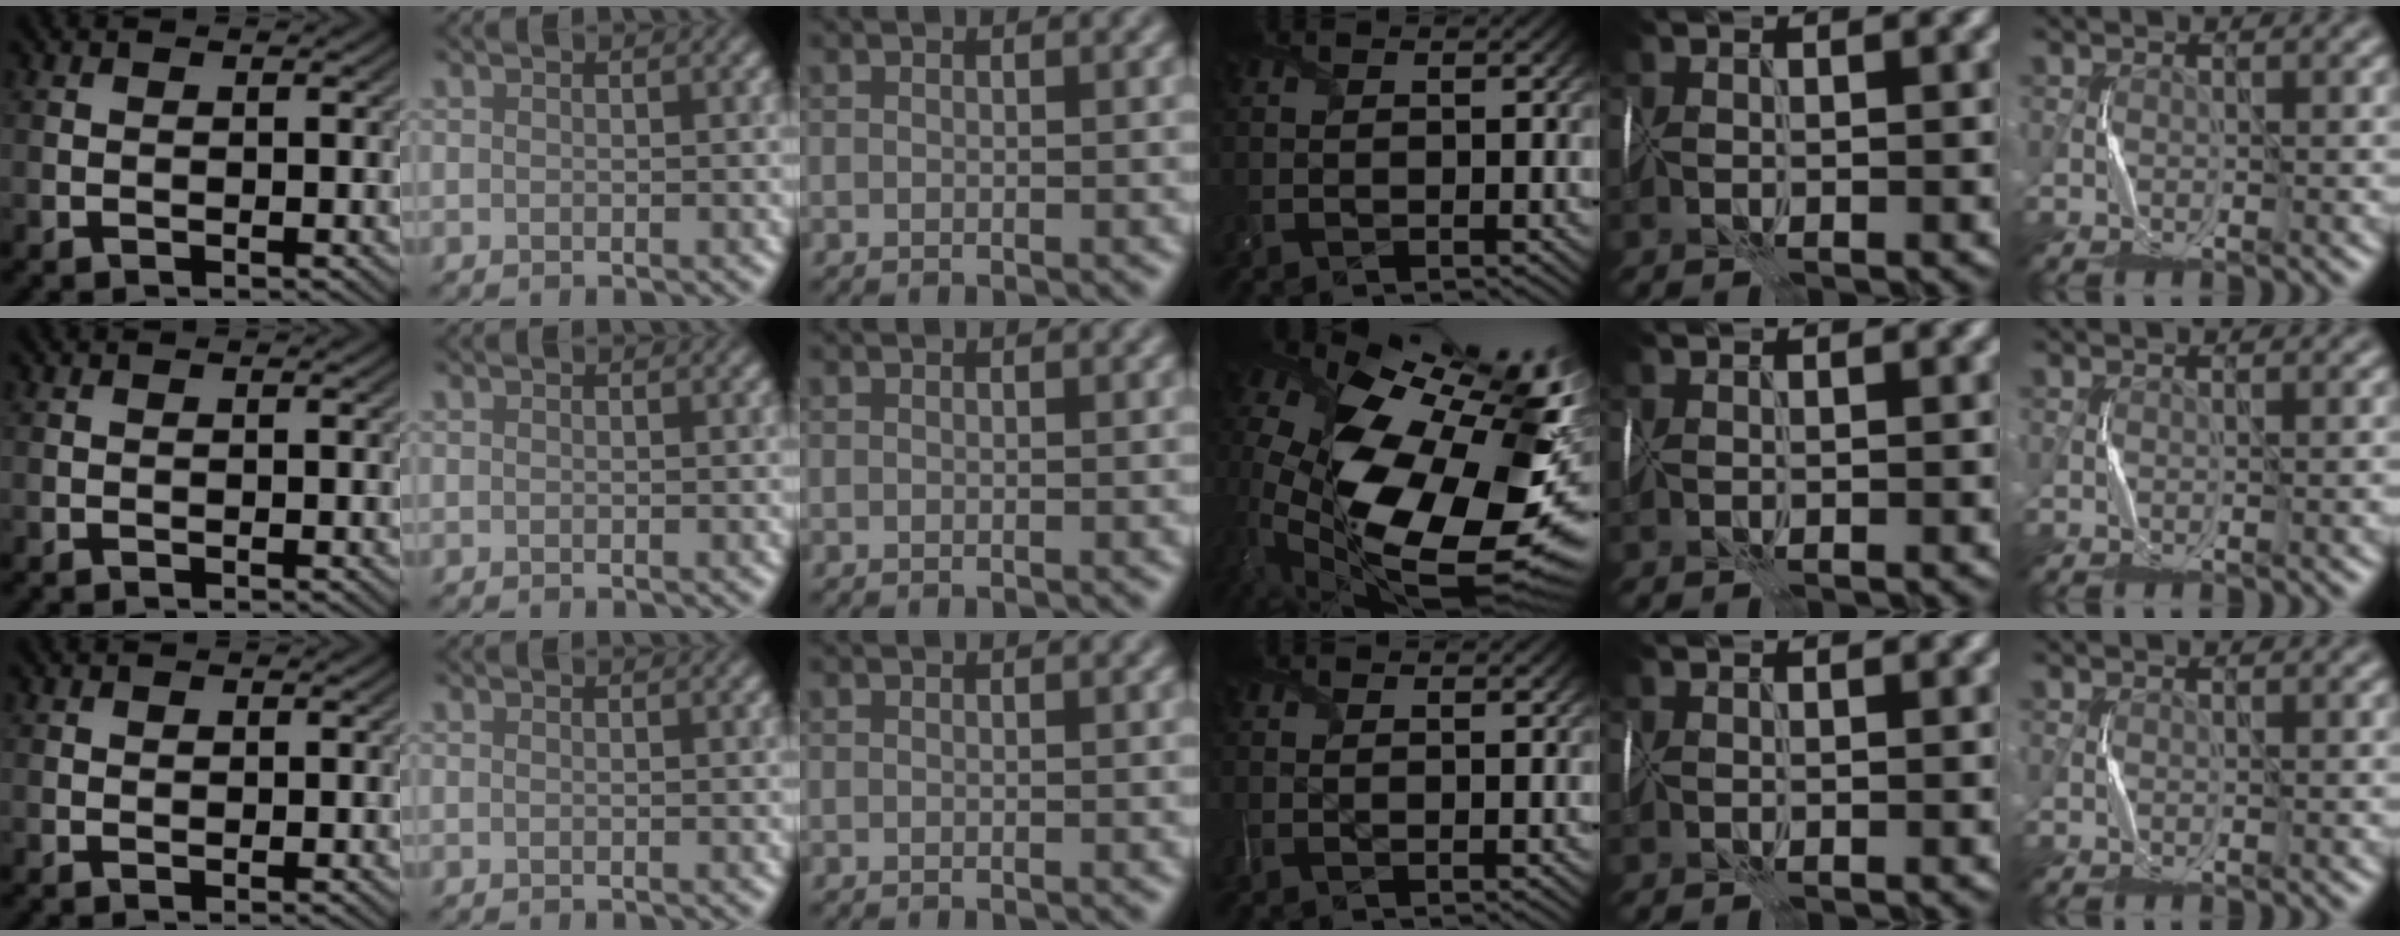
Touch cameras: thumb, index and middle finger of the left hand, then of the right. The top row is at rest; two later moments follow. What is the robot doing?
{"motion": "wrap", "object": "cellophane"}